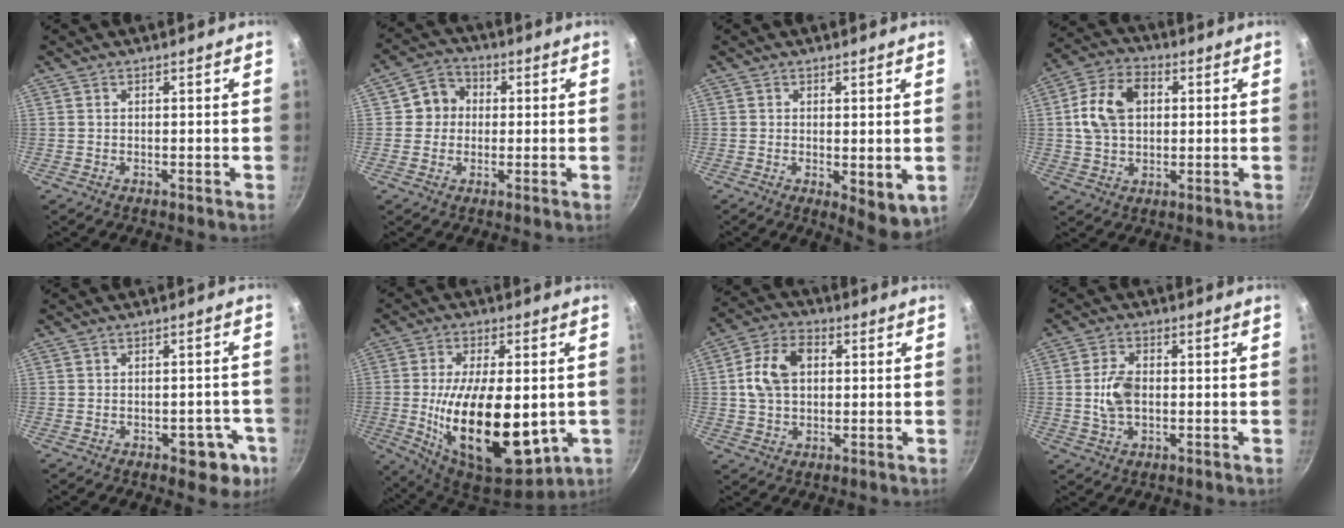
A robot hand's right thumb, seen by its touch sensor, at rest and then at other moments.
{"total": 6.3, "force": [0.6, 5.8, 2.3], "torque": [0.000, 0.012, -0.005]}
{"total": 6.1, "force": [-0.5, 2.6, 5.5], "torque": [-0.068, -0.016, -0.001]}
{"total": 11.7, "force": [1.9, 8.3, 8.1], "torque": [-0.132, 0.014, 0.023]}
{"total": 7.1, "force": [-2.9, 4.1, 4.9], "torque": [-0.023, 0.021, -0.028]}
{"total": 23.2, "force": [-2.6, 11.3, 20.0], "torque": [-0.335, -0.007, -0.028]}
{"total": 10.4, "force": [1.5, 7.4, 7.3], "torque": [-0.117, 0.017, 0.017]}
{"total": 6.6, "force": [-0.2, 4.1, 5.1], "torque": [-0.092, 0.010, -0.006]}